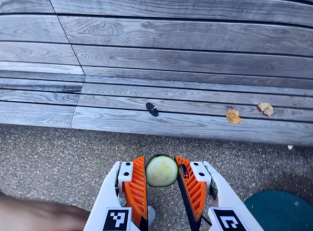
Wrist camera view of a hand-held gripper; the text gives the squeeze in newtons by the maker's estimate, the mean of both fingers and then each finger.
{"total": 7.4, "left": 7.3, "right": 7.5}